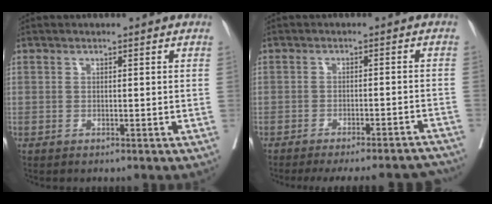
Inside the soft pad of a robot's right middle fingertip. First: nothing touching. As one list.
[{"total": 16.6, "force": [-15.6, 2.2, 5.4], "torque": [-0.064, -0.002, -0.187]}]